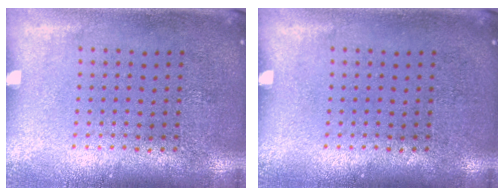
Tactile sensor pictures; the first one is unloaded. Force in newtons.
{"total": 0.0}